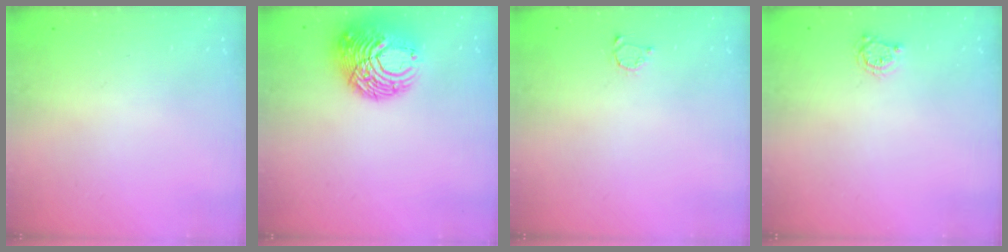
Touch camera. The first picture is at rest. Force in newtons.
{"total": 12.5, "press": 12.5, "slide": 1.5}
{"total": 2.2, "press": 2.2, "slide": 0.4}
{"total": 4.1, "press": 4.1, "slide": 0.5}